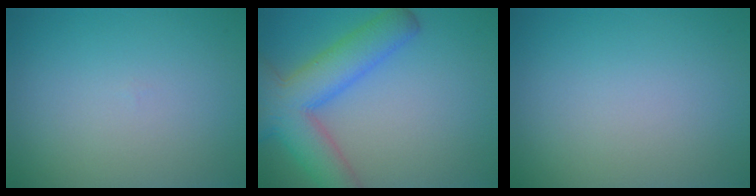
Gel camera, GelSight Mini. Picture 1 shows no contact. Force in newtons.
{"total": 8.2, "press": 8.1, "slide": 0.5}
{"total": 0.0}